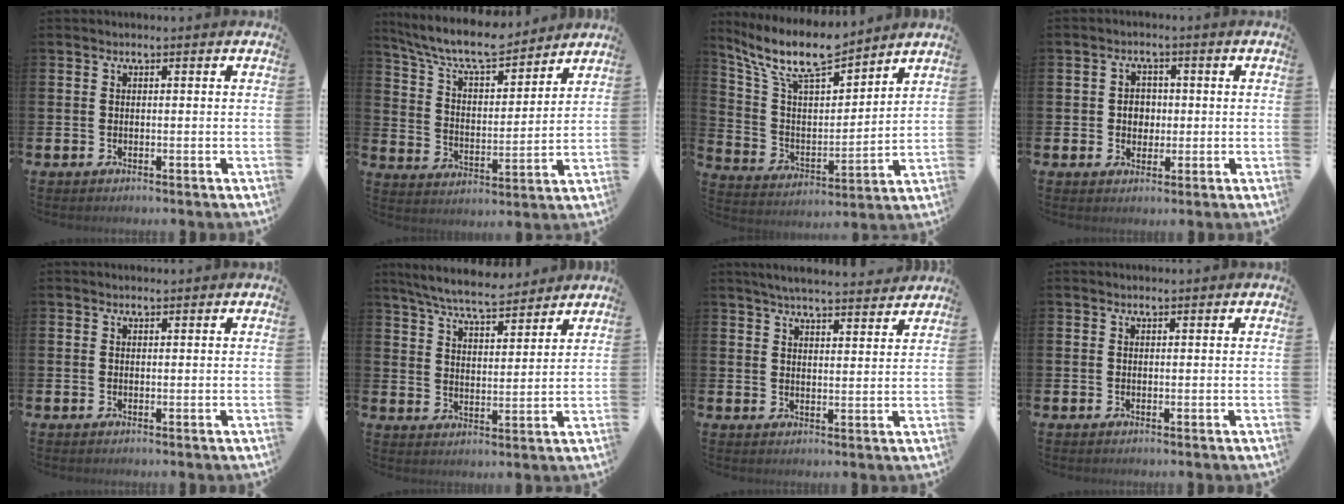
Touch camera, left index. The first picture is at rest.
{"total": 8.9, "force": [8.2, 1.7, 2.9], "torque": [-0.090, -0.052, 0.143]}
{"total": 11.2, "force": [9.7, 2.6, 4.9], "torque": [-0.130, -0.054, 0.171]}
{"total": 3.0, "force": [0.2, 2.7, 1.4], "torque": [-0.017, 0.004, -0.004]}
{"total": 0.7, "force": [0.6, 0.1, 0.1], "torque": [0.008, -0.002, 0.010]}
{"total": 7.6, "force": [7.1, 1.1, 2.4], "torque": [-0.075, -0.031, 0.130]}
{"total": 5.3, "force": [5.2, 0.2, 1.0], "torque": [-0.029, -0.028, 0.092]}
{"total": 0.6, "force": [0.5, 0.1, 0.1], "torque": [0.008, -0.002, 0.008]}